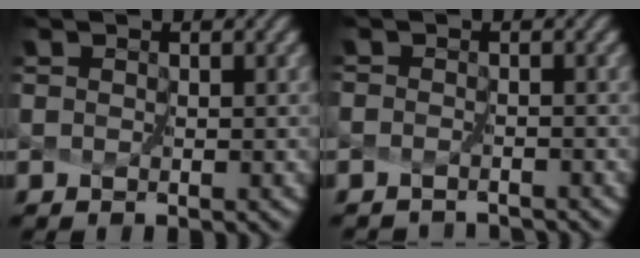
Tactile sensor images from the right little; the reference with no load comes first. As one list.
[{"total": 2.0, "force": [-1.9, -0.2, -0.5], "torque": [0.009, -0.007, -0.034]}]